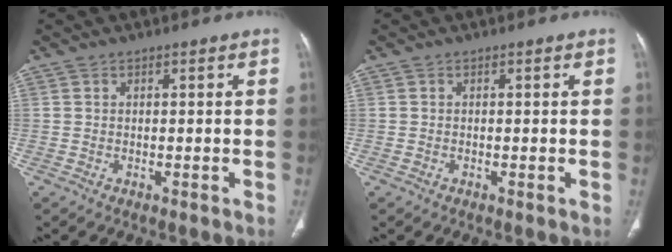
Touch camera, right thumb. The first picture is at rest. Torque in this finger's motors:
{"motor_torque": [0.70, 0.55, -0.22, -0.05, -0.01]}